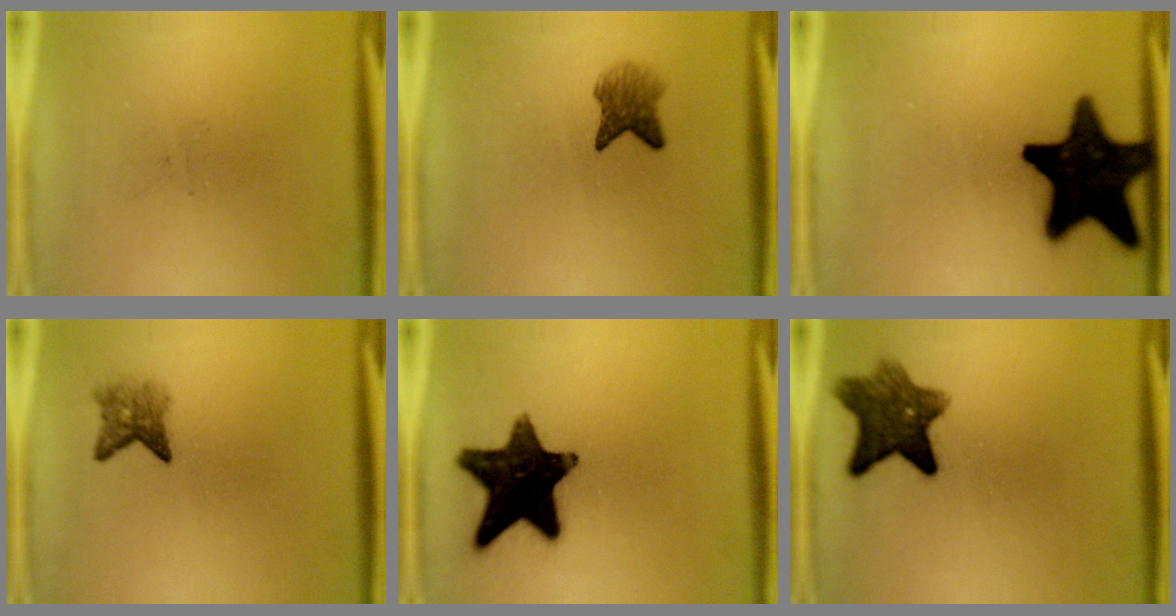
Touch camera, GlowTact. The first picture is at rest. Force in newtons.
{"total": 3.7}
{"total": 19.8}
{"total": 3.0}
{"total": 15.5}
{"total": 8.4}